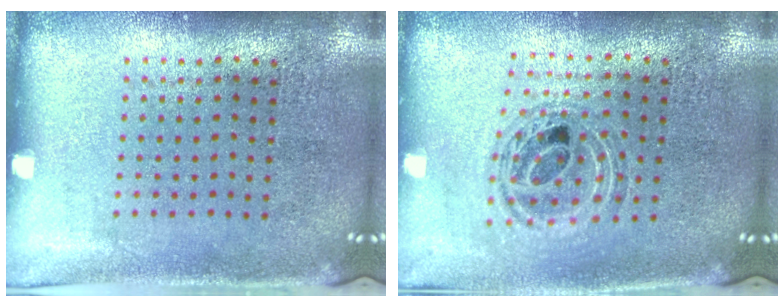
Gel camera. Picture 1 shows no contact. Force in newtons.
{"total": 0.8, "press": 0.8, "slide": 0.1}